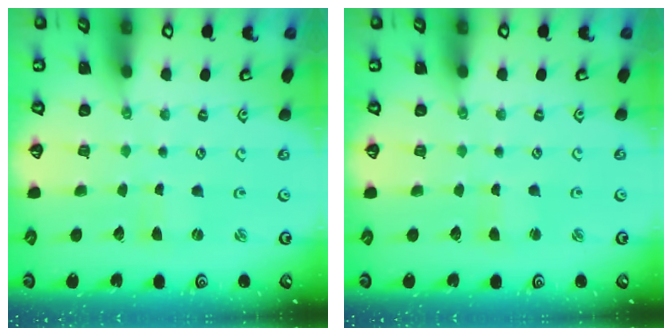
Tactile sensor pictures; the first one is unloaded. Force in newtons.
{"total": 2.2, "press": 2.1, "slide": 0.3}